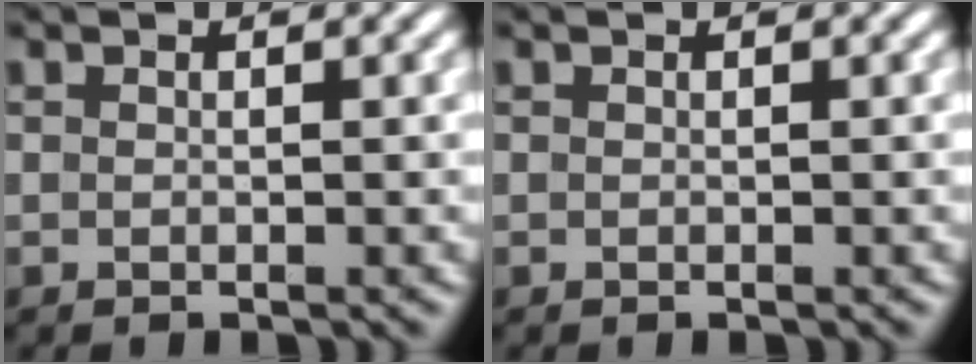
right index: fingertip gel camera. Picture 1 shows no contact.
{"total": 0.0}